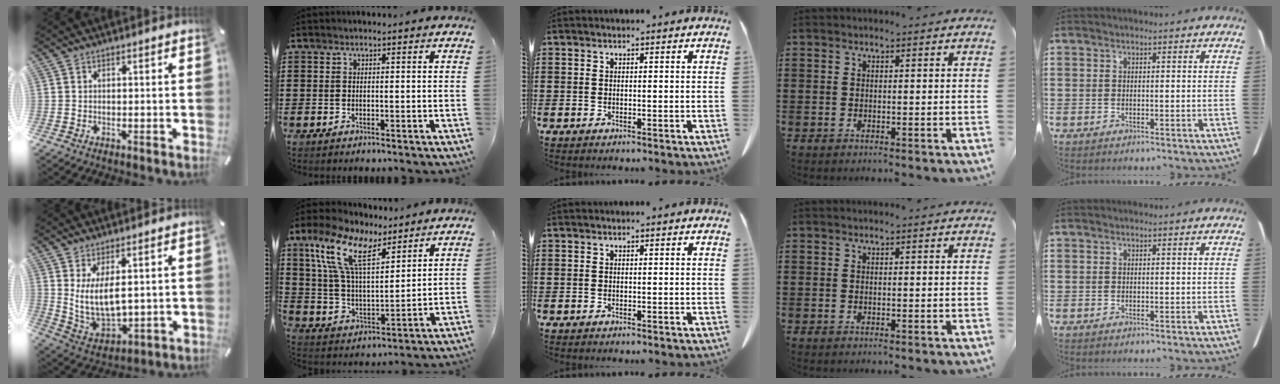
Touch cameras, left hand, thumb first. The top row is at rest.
{"thumb": {"total": 10.4, "force": [3.8, 5.1, 8.2], "torque": [-0.174, -0.028, 0.071]}, "index": {"total": 12.6, "force": [8.2, 4.8, 8.3], "torque": [-0.189, -0.015, 0.152]}}